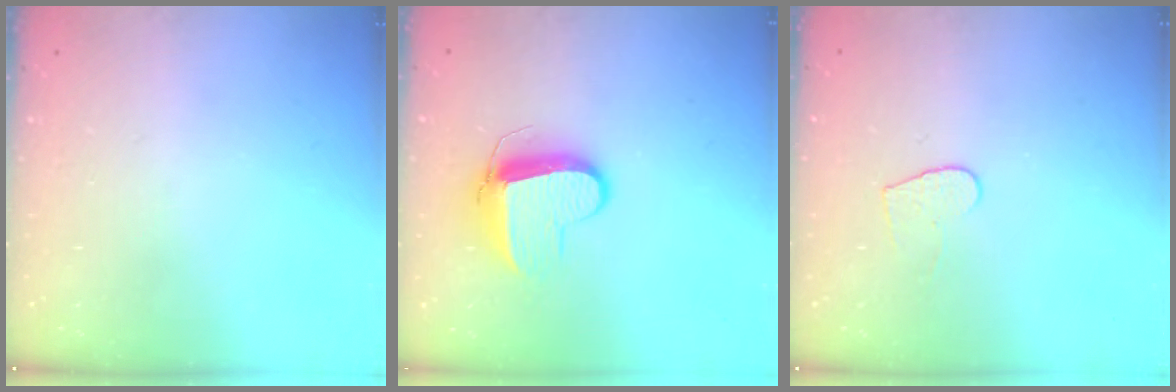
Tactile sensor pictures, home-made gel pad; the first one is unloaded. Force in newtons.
{"total": 9.6, "press": 9.5, "slide": 0.9}
{"total": 4.7, "press": 4.7, "slide": 0.4}